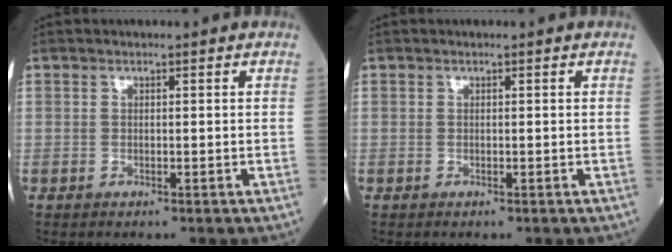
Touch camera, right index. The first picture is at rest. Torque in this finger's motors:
{"motor_torque": [0.00, 0.00, -0.01, 0.00]}